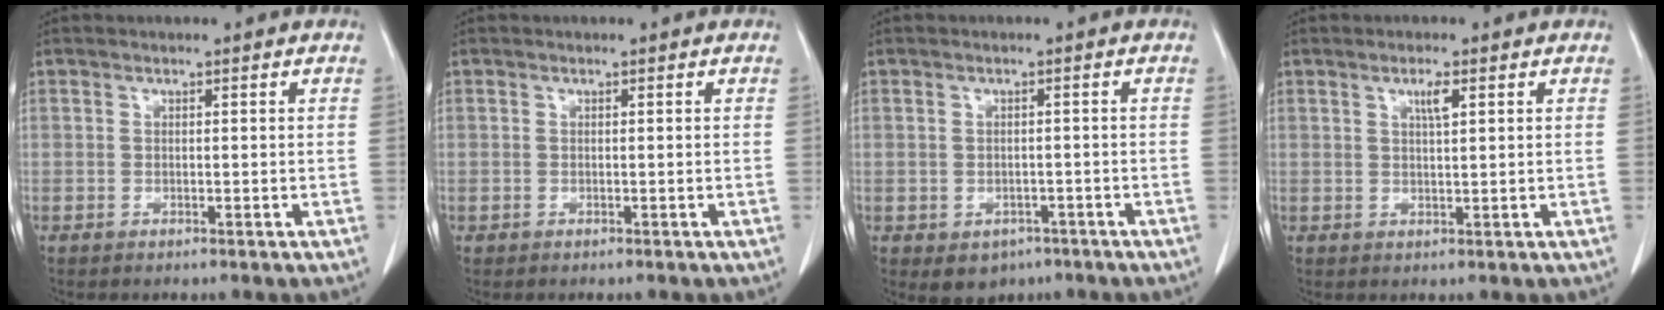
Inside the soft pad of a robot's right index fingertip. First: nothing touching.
{"total": 0.0}
{"total": 3.9, "force": [-2.1, 3.0, 1.2], "torque": [-0.011, 0.004, -0.017]}
{"total": 2.2, "force": [1.1, 0.2, 1.9], "torque": [-0.038, -0.001, 0.019]}